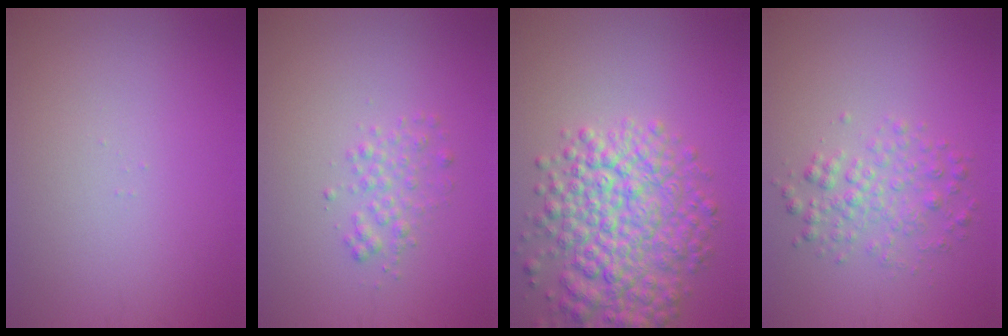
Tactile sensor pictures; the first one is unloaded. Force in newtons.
{"total": 1.7, "press": 1.7, "slide": 0.0}
{"total": 7.8, "press": 7.8, "slide": 0.3}
{"total": 2.8, "press": 2.8, "slide": 0.0}